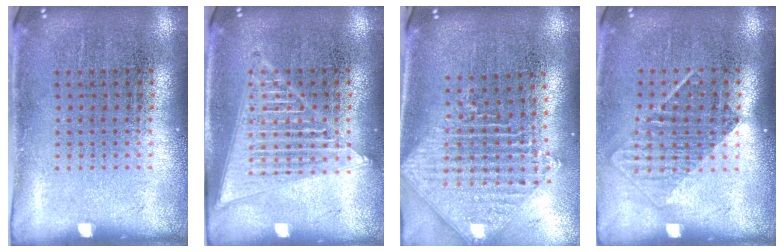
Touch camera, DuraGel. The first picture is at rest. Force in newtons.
{"total": 1.9, "press": 1.9, "slide": 0.1}
{"total": 2.2, "press": 1.8, "slide": 1.3}
{"total": 1.4, "press": 1.1, "slide": 0.9}